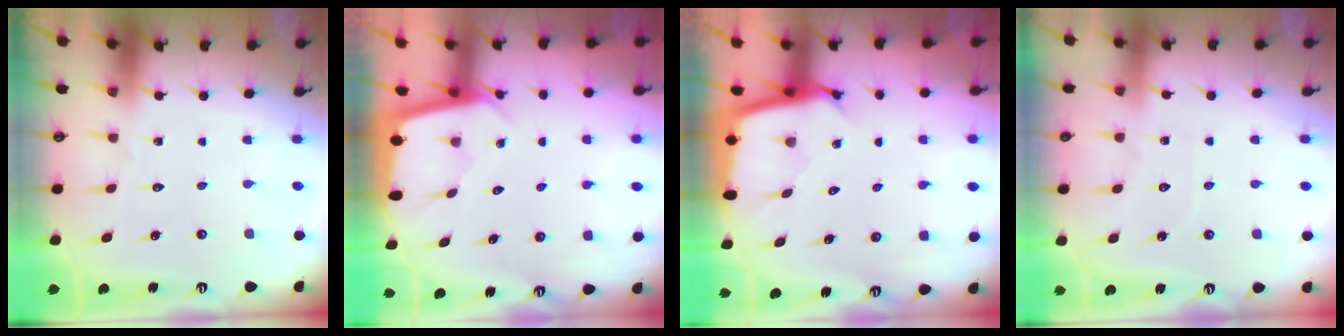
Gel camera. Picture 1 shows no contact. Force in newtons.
{"total": 1.7, "press": 1.7, "slide": 0.1}
{"total": 2.7, "press": 2.7, "slide": 0.1}
{"total": 2.9, "press": 2.8, "slide": 0.4}